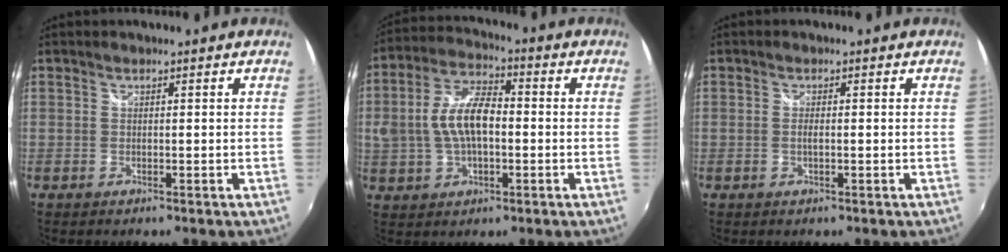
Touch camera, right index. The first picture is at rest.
{"total": 11.0, "force": [-0.6, 5.8, 9.3], "torque": [-0.188, 0.014, -0.009]}
{"total": 1.1, "force": [-0.2, 0.2, 1.1], "torque": [-0.023, 0.000, -0.005]}